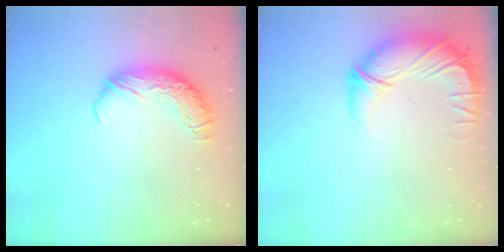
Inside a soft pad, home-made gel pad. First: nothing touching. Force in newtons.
{"total": 2.9, "press": 0.1, "slide": 2.9}